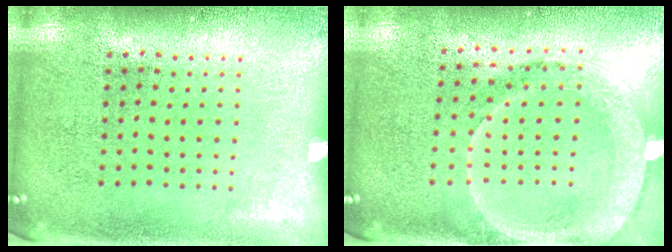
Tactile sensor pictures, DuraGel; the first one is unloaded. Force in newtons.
{"total": 1.9, "press": 1.6, "slide": 1.0}